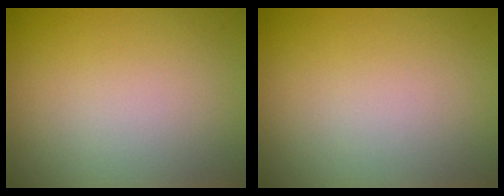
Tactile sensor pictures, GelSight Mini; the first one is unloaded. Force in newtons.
{"total": 0.0}